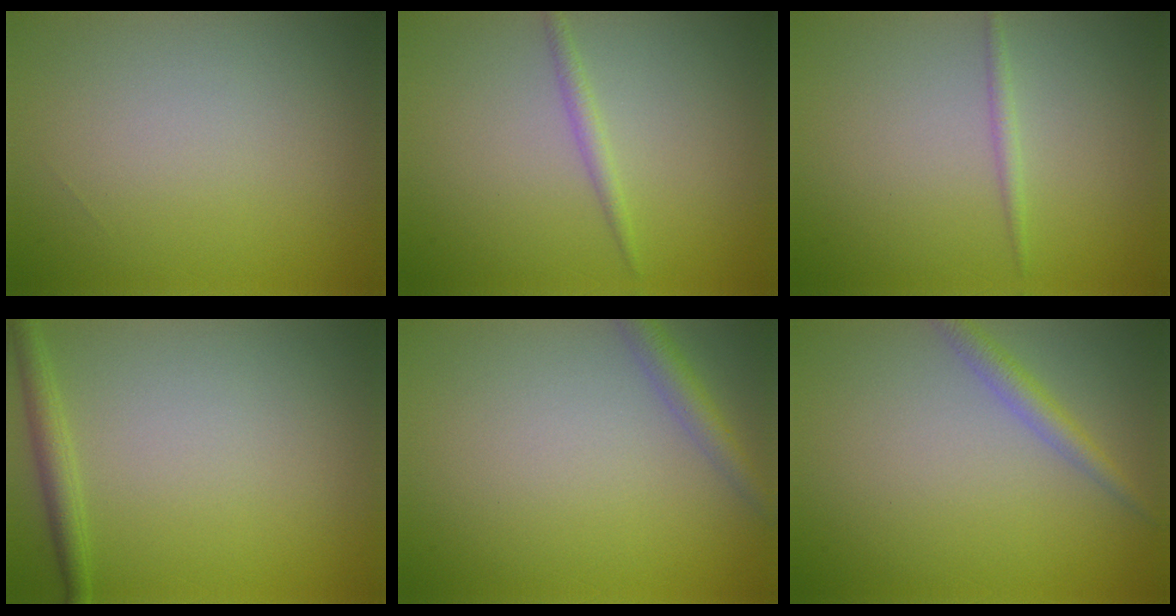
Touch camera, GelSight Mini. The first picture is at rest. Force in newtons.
{"total": 1.1, "press": 1.1, "slide": 0.0}
{"total": 0.9, "press": 0.9, "slide": 0.1}
{"total": 1.9, "press": 1.9, "slide": 0.1}
{"total": 2.1, "press": 2.1, "slide": 0.1}
{"total": 2.0, "press": 2.0, "slide": 0.0}